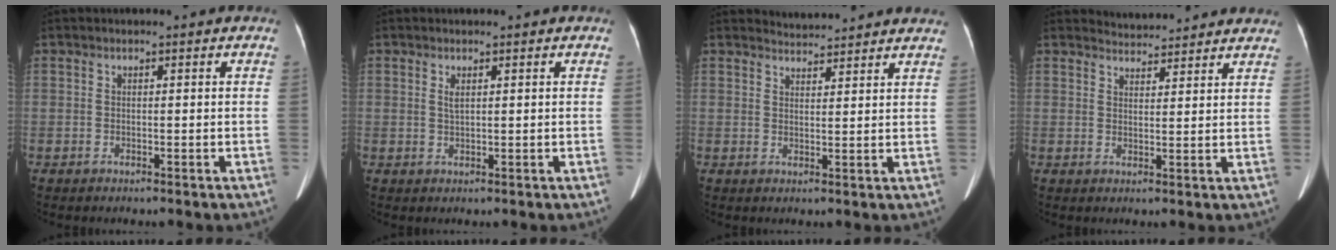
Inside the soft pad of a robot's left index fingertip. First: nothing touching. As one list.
[{"total": 1.2, "force": [0.6, 0.3, 1.0], "torque": [-0.026, -0.002, 0.013]}, {"total": 5.2, "force": [5.2, 0.3, 0.2], "torque": [-0.009, 0.014, 0.060]}, {"total": 6.0, "force": [5.9, 0.9, 0.3], "torque": [-0.005, 0.017, 0.068]}]